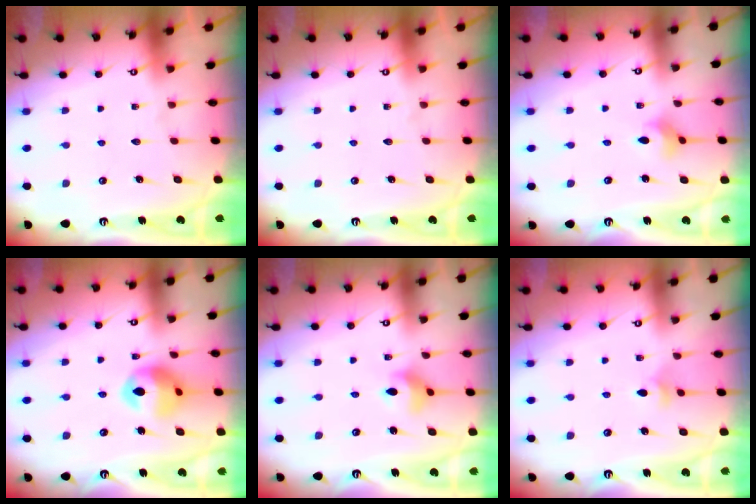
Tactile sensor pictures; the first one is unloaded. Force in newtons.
{"total": 0.0}
{"total": 2.7, "press": 2.6, "slide": 0.5}
{"total": 11.9, "press": 11.8, "slide": 1.5}
{"total": 6.4, "press": 6.1, "slide": 1.8}
{"total": 3.6, "press": 3.5, "slide": 0.9}